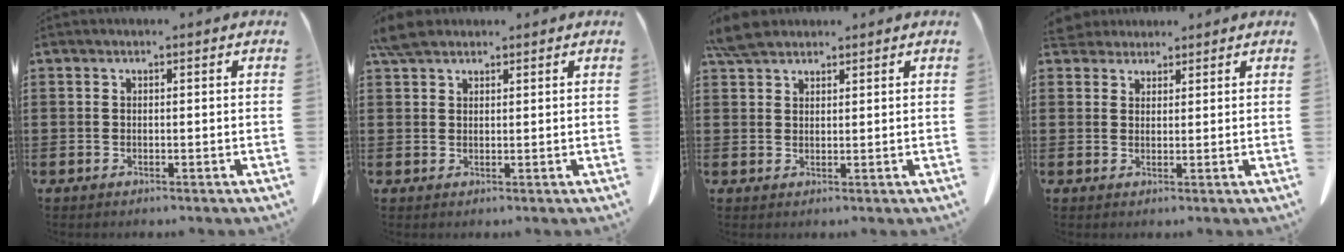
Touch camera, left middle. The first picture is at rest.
{"total": 3.6, "force": [2.9, 1.4, 1.5], "torque": [-0.037, 0.004, 0.058]}
{"total": 4.1, "force": [3.6, 1.4, 1.6], "torque": [-0.041, 0.000, 0.070]}
{"total": 3.0, "force": [2.9, 0.8, 0.3], "torque": [-0.014, -0.002, 0.057]}